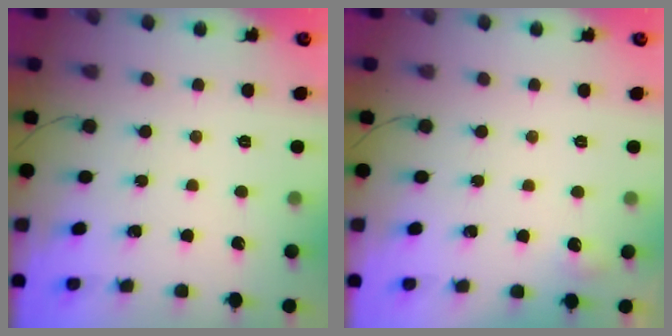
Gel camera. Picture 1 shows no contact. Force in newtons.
{"total": 4.0, "press": 3.7, "slide": 1.4}